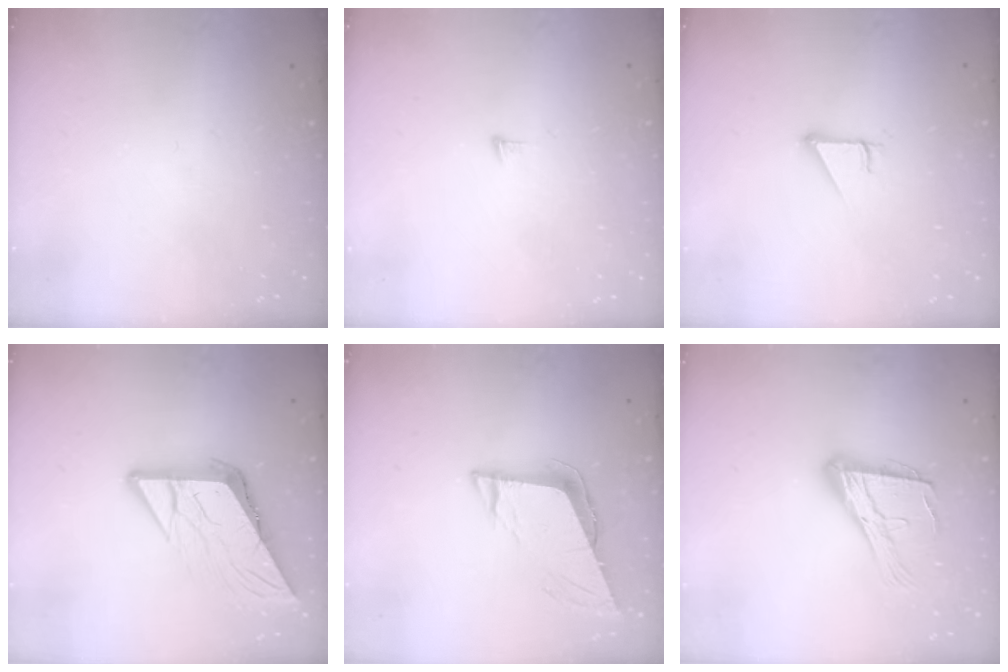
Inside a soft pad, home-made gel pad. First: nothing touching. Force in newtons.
{"total": 3.6, "press": 3.5, "slide": 0.3}
{"total": 2.8, "press": 2.8, "slide": 0.0}
{"total": 11.2, "press": 11.2, "slide": 1.1}
{"total": 8.6, "press": 8.4, "slide": 1.9}
{"total": 16.9, "press": 16.8, "slide": 1.8}